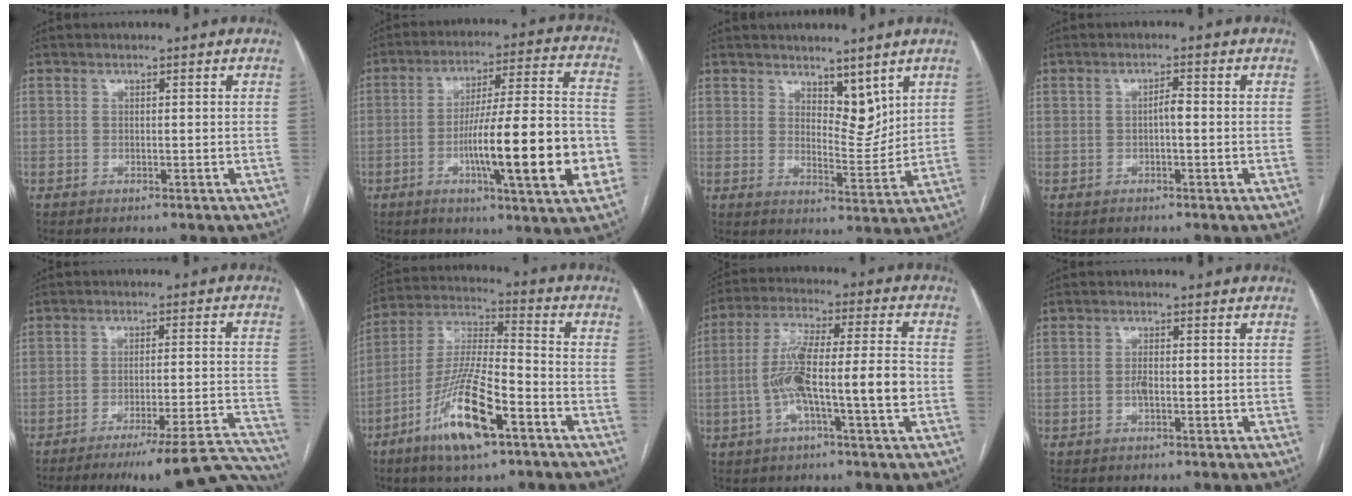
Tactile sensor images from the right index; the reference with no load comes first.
{"total": 19.6, "force": [-5.3, 1.5, 18.8], "torque": [-0.263, 0.008, -0.076]}
{"total": 5.7, "force": [4.1, 2.7, 3.1], "torque": [-0.043, -0.009, 0.075]}
{"total": 1.7, "force": [-0.2, 0.5, 1.6], "torque": [-0.027, 0.006, -0.004]}
{"total": 19.5, "force": [-17.9, 0.7, 7.7], "torque": [-0.030, 0.016, -0.233]}
{"total": 15.3, "force": [-7.6, 3.0, 13.0], "torque": [-0.261, -0.012, -0.137]}
{"total": 12.7, "force": [-2.6, 1.3, 12.3], "torque": [-0.232, 0.022, -0.049]}
{"total": 1.6, "force": [-0.4, 0.5, 1.4], "torque": [-0.028, 0.002, -0.008]}